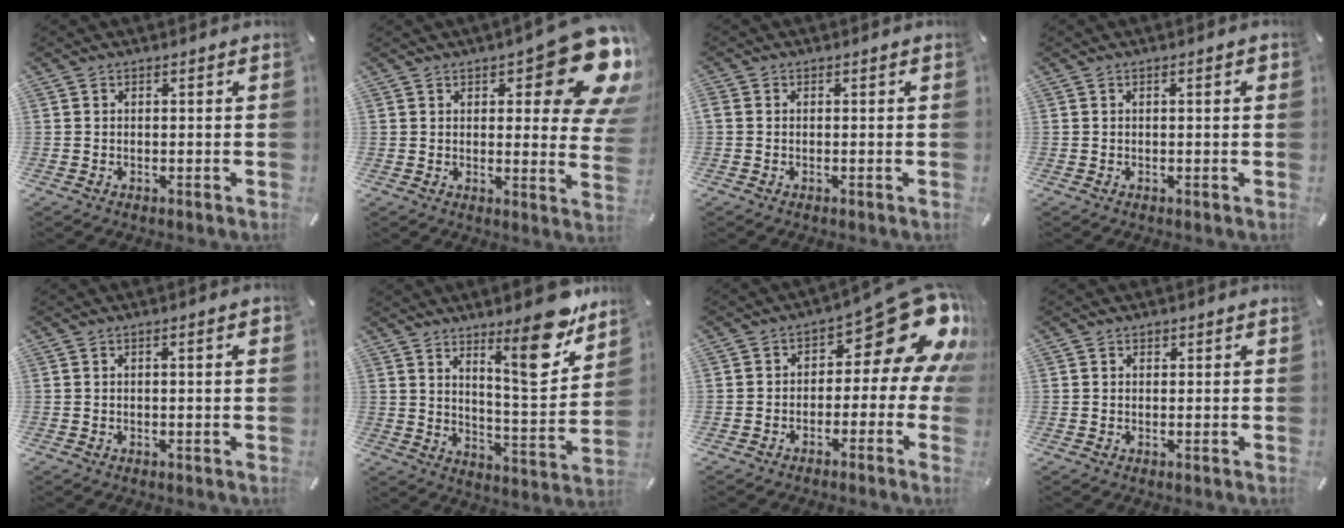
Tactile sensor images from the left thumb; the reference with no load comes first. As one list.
[{"total": 19.0, "force": [9.6, 6.5, 15.1], "torque": [-0.184, -0.069, 0.153]}, {"total": 0.7, "force": [-0.2, 0.6, 0.2], "torque": [-0.001, 0.005, -0.006]}, {"total": 1.4, "force": [0.2, 0.2, 1.4], "torque": [-0.026, 0.002, 0.003]}, {"total": 2.1, "force": [0.2, 0.2, 2.0], "torque": [-0.036, 0.002, 0.003]}, {"total": 13.6, "force": [9.9, 3.4, 8.8], "torque": [-0.114, -0.080, 0.160]}, {"total": 18.3, "force": [8.0, 8.2, 14.3], "torque": [-0.176, -0.053, 0.132]}, {"total": 0.6, "force": [0.3, 0.5, 0.1], "torque": [0.000, 0.003, 0.006]}]